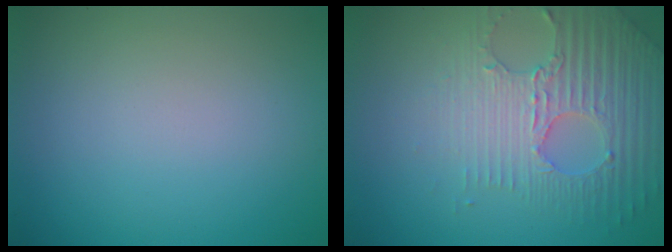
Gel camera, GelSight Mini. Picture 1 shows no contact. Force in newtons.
{"total": 4.7, "press": 4.2, "slide": 1.9}